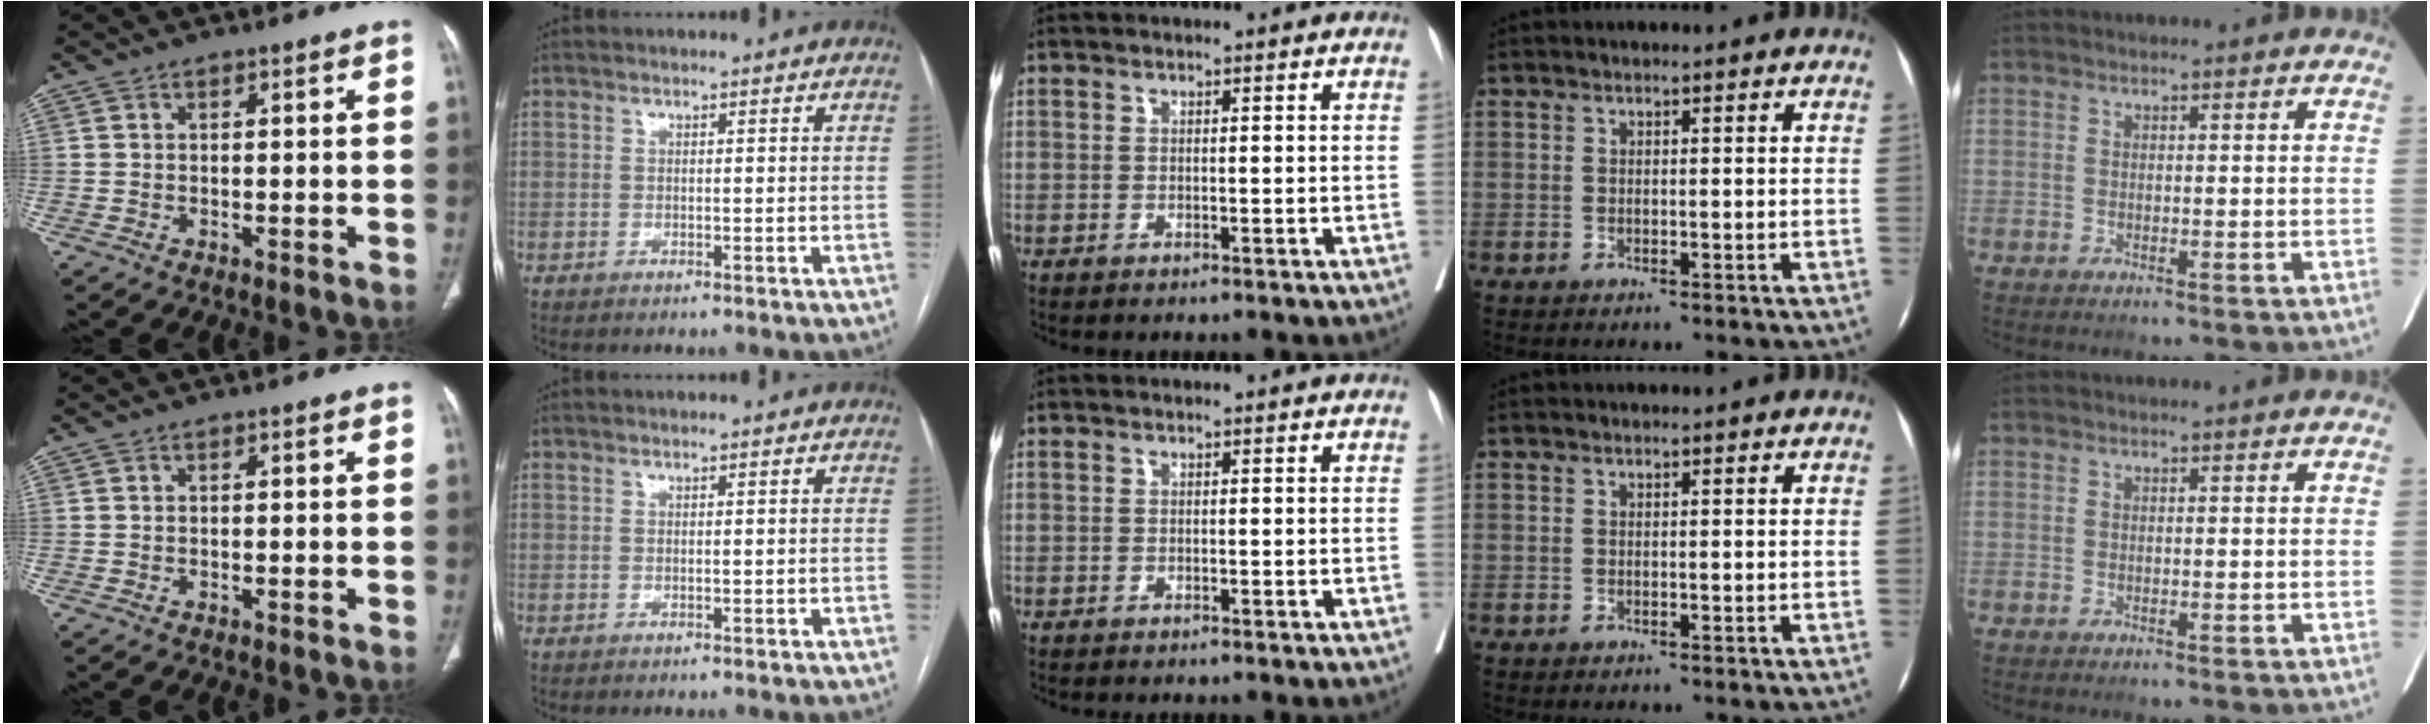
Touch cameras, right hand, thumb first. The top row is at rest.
{}